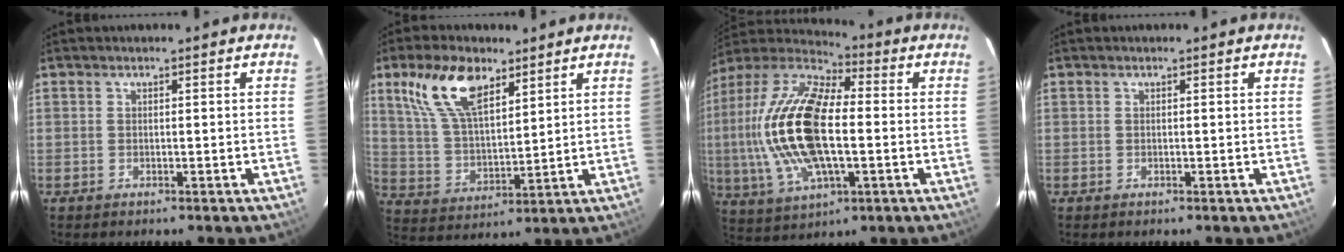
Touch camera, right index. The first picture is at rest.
{"total": 13.3, "force": [7.6, 6.2, 9.0], "torque": [-0.178, 0.021, 0.157]}
{"total": 22.5, "force": [-0.7, 10.2, 20.1], "torque": [-0.417, 0.004, -0.017]}
{"total": 0.0}